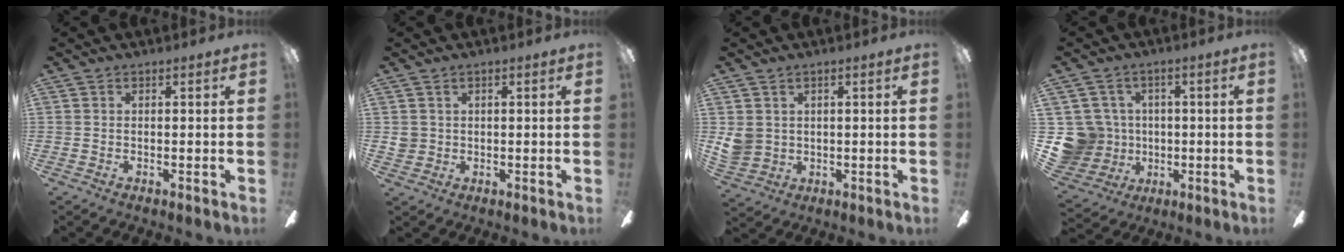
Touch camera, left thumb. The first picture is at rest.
{"total": 2.5, "force": [0.7, 2.4, 0.6], "torque": [-0.014, 0.006, 0.013]}
{"total": 4.9, "force": [1.6, 4.4, 1.4], "torque": [-0.036, 0.003, 0.034]}
{"total": 11.3, "force": [-0.3, 10.9, 2.8], "torque": [-0.112, 0.011, 0.004]}